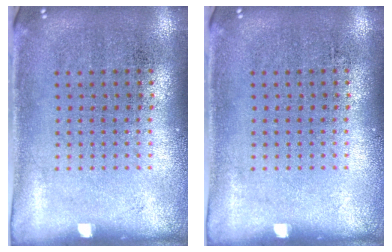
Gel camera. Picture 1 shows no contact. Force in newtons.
{"total": 0.0}